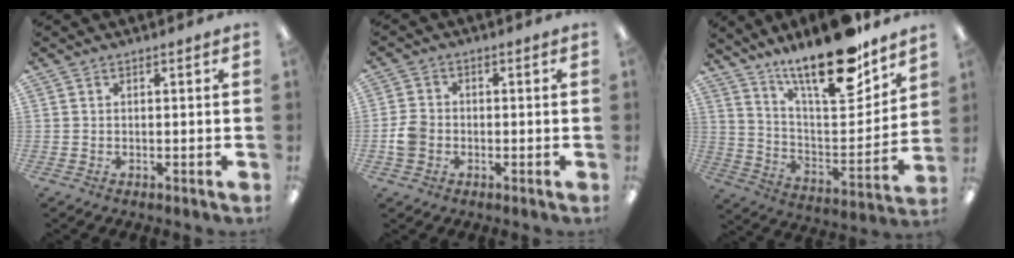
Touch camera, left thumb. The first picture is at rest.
{"total": 4.5, "force": [-1.1, 3.8, 2.3], "torque": [-0.043, 0.006, -0.020]}
{"total": 21.6, "force": [16.5, 5.5, 12.8], "torque": [-0.200, -0.116, 0.274]}